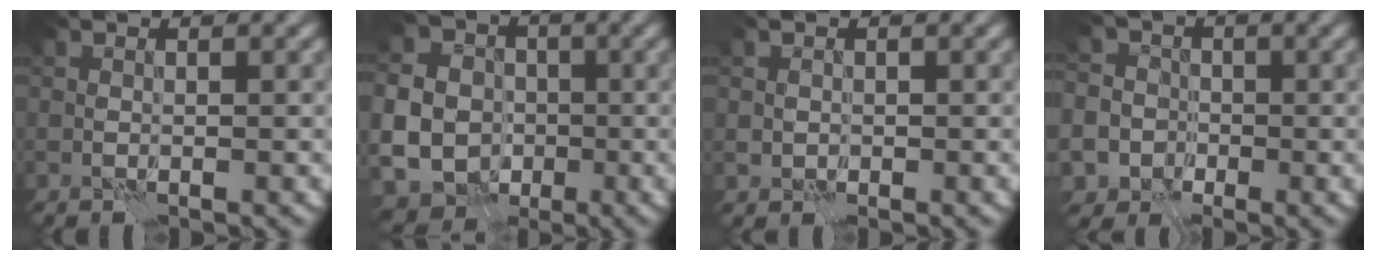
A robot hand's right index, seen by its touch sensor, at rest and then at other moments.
{"total": 12.0, "force": [-2.9, 10.6, 4.6], "torque": [-0.108, -0.025, -0.072]}
{"total": 1.1, "force": [0.0, 1.1, -0.1], "torque": [0.008, -0.002, -0.001]}
{"total": 10.3, "force": [-3.4, 9.4, 2.4], "torque": [-0.053, 0.002, -0.099]}